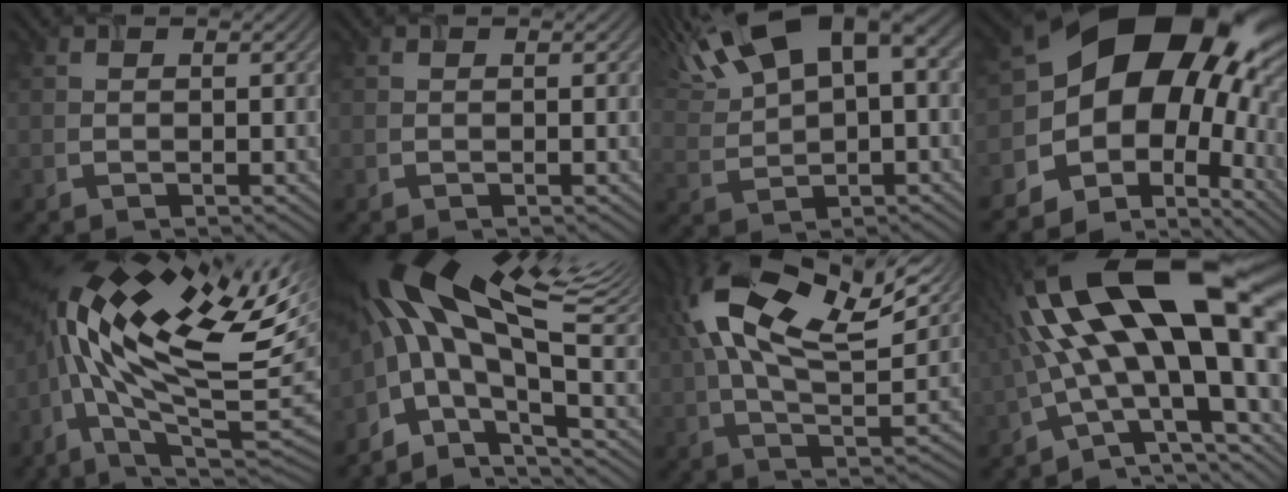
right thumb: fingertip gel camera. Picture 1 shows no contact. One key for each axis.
{"total": 0.0}
{"total": 14.4, "fx": 6.8, "fy": 6.3, "fz": 11.0, "tx": -0.240, "ty": 0.031, "tz": 0.130}
{"total": 16.8, "fx": 0.0, "fy": 13.1, "fz": 10.5, "tx": -0.147, "ty": -0.014, "tz": 0.010}
{"total": 19.5, "fx": 1.8, "fy": 8.5, "fz": 17.5, "tx": -0.321, "ty": -0.002, "tz": 0.040}
{"total": 15.7, "fx": 0.9, "fy": 5.2, "fz": 14.8, "tx": -0.279, "ty": 0.017, "tz": 0.027}
{"total": 18.0, "fx": 6.8, "fy": 8.6, "fz": 14.3, "tx": -0.284, "ty": 0.032, "tz": 0.108}
{"total": 20.9, "fx": 3.2, "fy": 7.4, "fz": 19.2, "tx": -0.327, "ty": 0.031, "tz": 0.062}